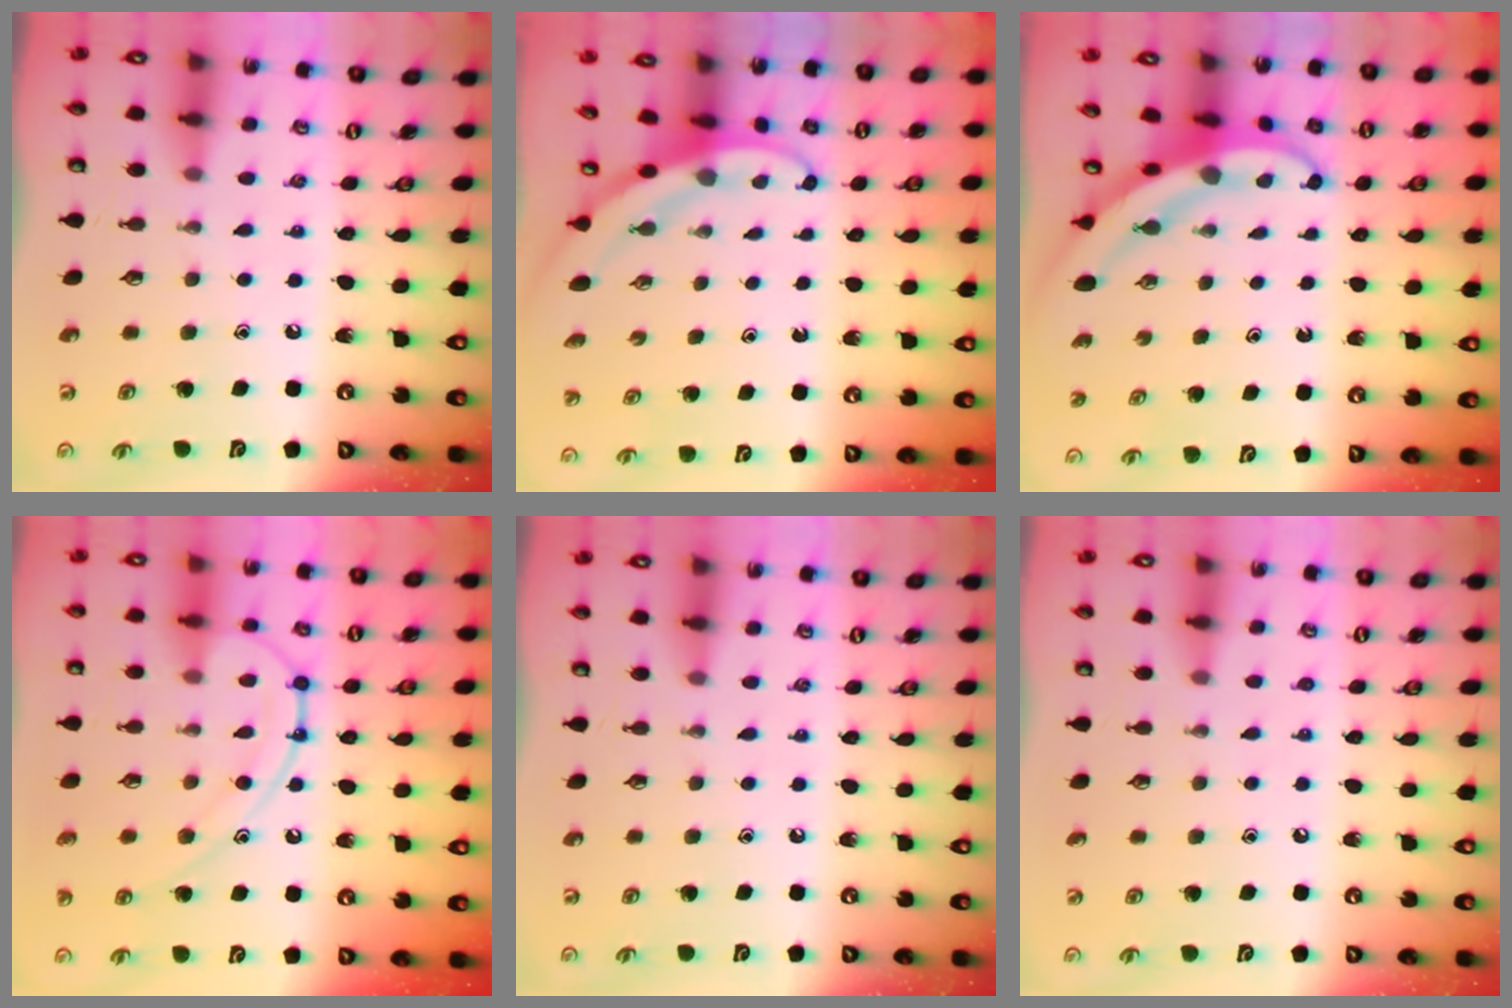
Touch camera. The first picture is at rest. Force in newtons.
{"total": 3.0, "press": 3.0, "slide": 0.1}
{"total": 4.0, "press": 3.9, "slide": 0.6}
{"total": 12.3, "press": 12.3, "slide": 0.8}
{"total": 0.0}
{"total": 2.7, "press": 2.7, "slide": 0.2}